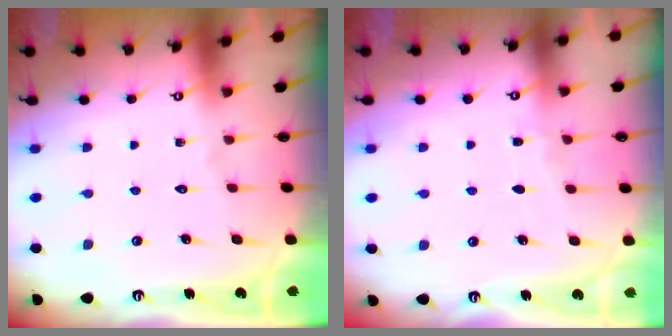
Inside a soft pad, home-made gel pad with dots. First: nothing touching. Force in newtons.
{"total": 3.7, "press": 3.7, "slide": 0.3}